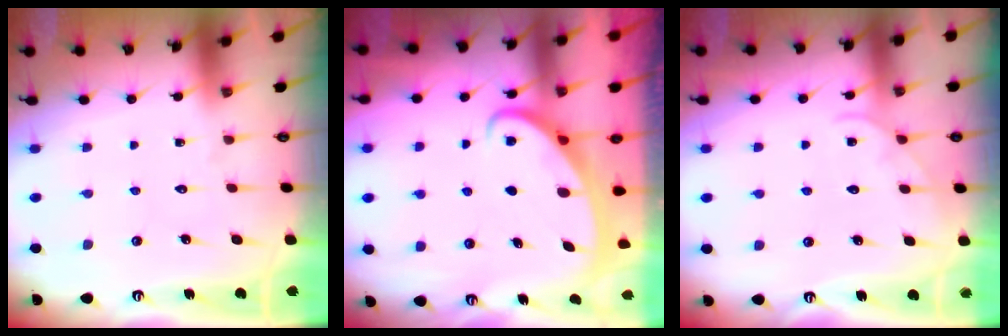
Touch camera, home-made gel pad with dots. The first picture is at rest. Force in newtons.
{"total": 2.6, "press": 2.6, "slide": 0.3}
{"total": 4.2, "press": 4.2, "slide": 0.3}